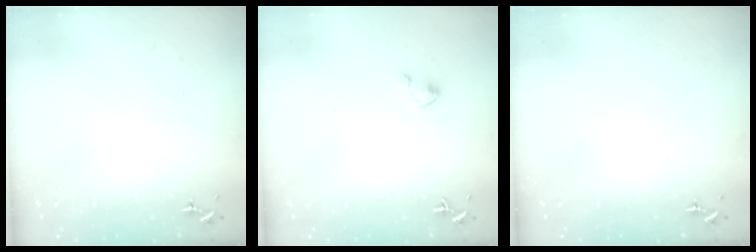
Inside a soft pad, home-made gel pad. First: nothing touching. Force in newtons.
{"total": 2.7, "press": 2.7, "slide": 0.3}
{"total": 0.0}